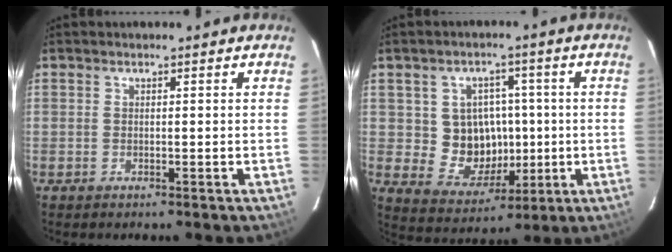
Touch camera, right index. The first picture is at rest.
{"total": 10.3, "force": [0.0, 9.5, 3.9], "torque": [-0.083, 0.011, 0.019]}